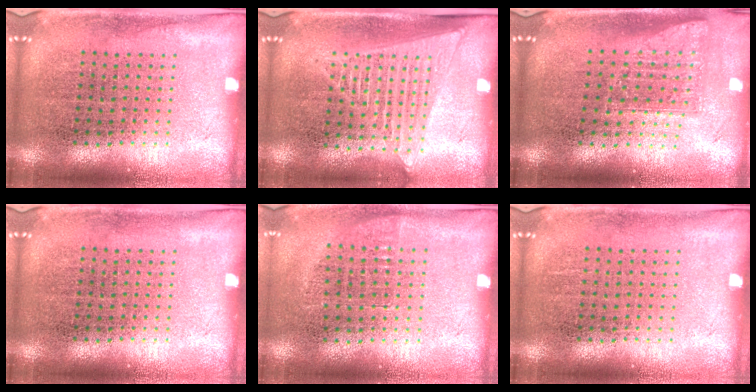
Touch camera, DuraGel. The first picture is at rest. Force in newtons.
{"total": 1.6, "press": 1.5, "slide": 0.6}
{"total": 1.6, "press": 1.2, "slide": 1.1}
{"total": 0.0}
{"total": 0.7, "press": 0.6, "slide": 0.3}
{"total": 0.0}